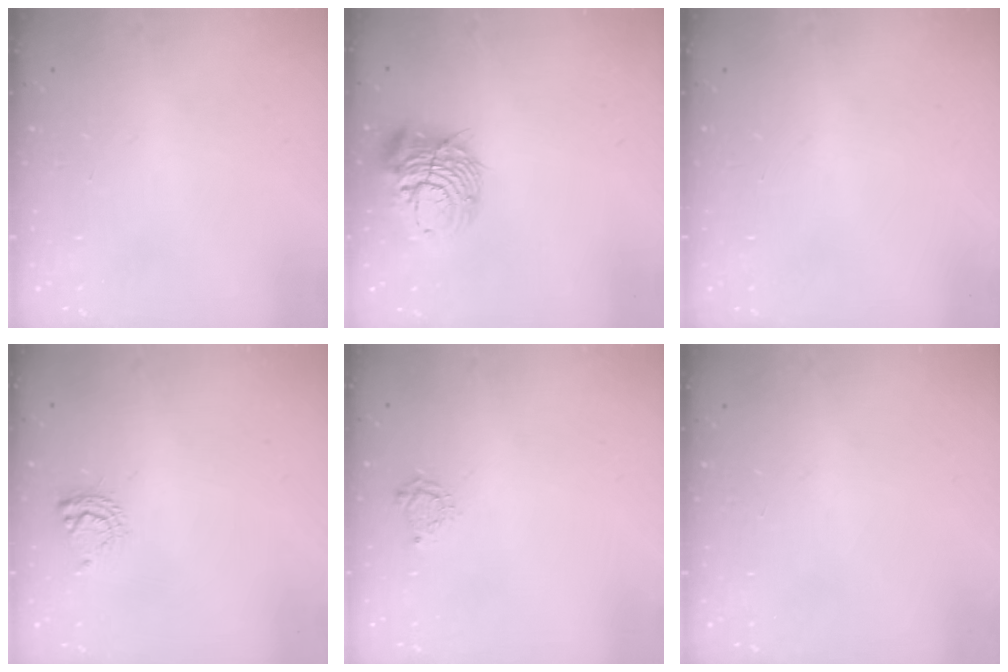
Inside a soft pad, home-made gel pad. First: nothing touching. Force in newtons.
{"total": 13.8, "press": 13.7, "slide": 1.5}
{"total": 0.0}
{"total": 7.5, "press": 7.5, "slide": 0.5}
{"total": 4.7, "press": 4.7, "slide": 0.5}
{"total": 0.0}